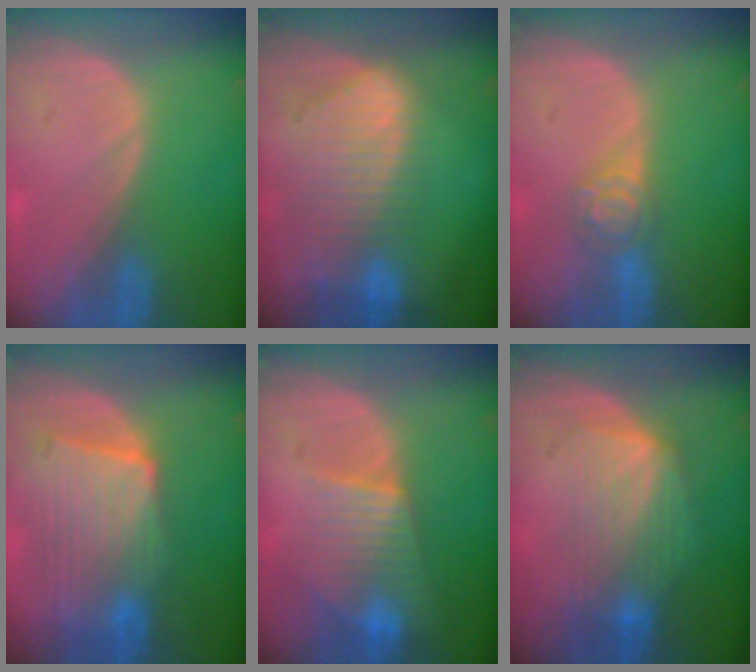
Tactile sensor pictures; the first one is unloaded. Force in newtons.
{"total": 9.7, "press": 8.4, "slide": 5.0}
{"total": 4.1, "press": 4.0, "slide": 0.8}
{"total": 10.3, "press": 9.1, "slide": 4.9}
{"total": 7.5, "press": 7.0, "slide": 2.8}
{"total": 7.3, "press": 7.2, "slide": 1.3}